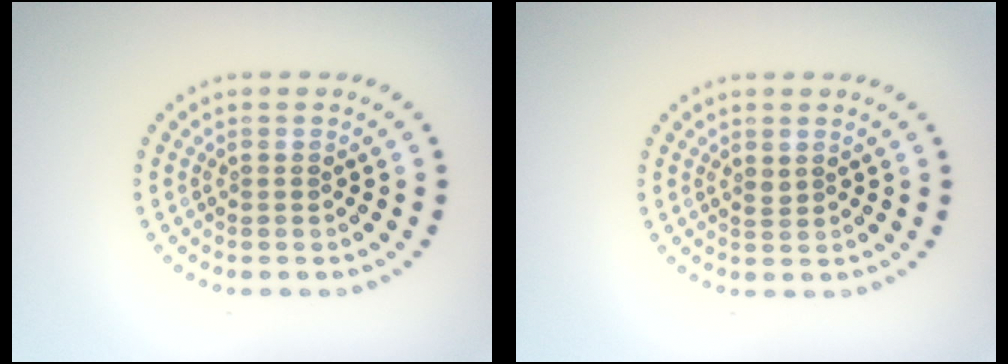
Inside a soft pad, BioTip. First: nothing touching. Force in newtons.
{"total": 0.7, "press": 0.6, "slide": 0.3}